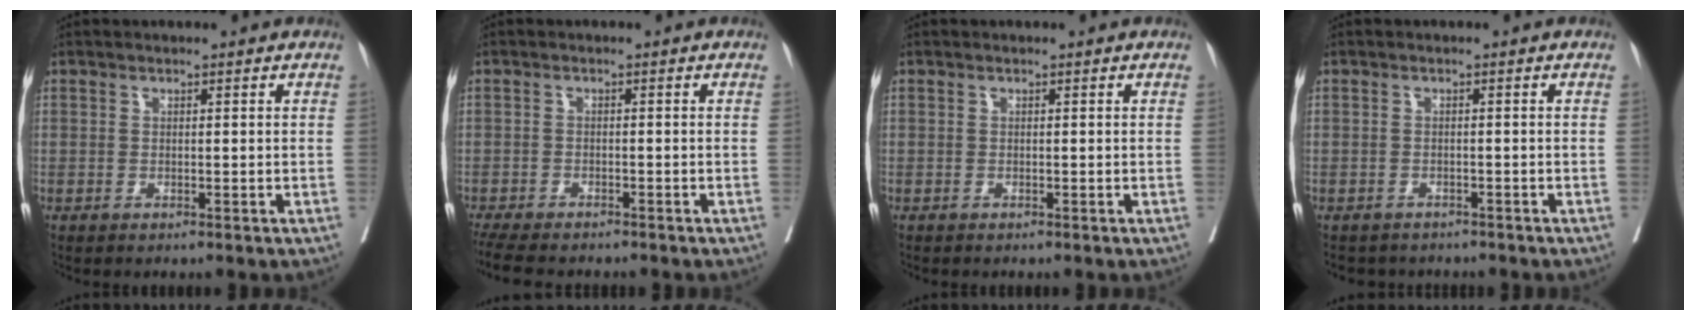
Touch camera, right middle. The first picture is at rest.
{"total": 8.5, "force": [-7.4, 1.9, 3.9], "torque": [-0.062, -0.012, -0.114]}
{"total": 0.0}
{"total": 3.9, "force": [-3.5, 1.6, 0.2], "torque": [0.000, 0.000, -0.047]}